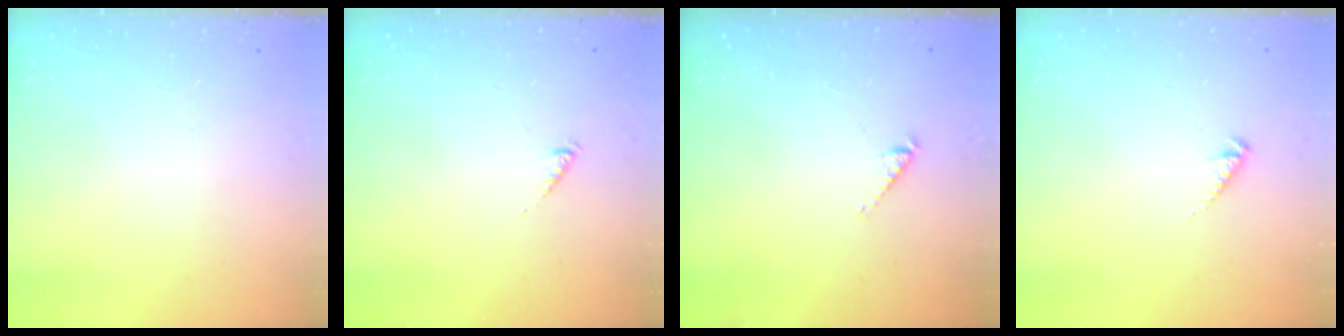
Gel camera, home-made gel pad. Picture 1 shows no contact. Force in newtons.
{"total": 0.0}
{"total": 3.3, "press": 3.2, "slide": 0.5}
{"total": 2.4, "press": 2.4, "slide": 0.3}